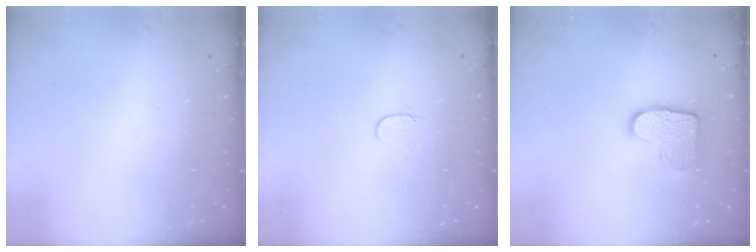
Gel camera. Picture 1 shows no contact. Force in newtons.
{"total": 3.6, "press": 3.6, "slide": 0.4}
{"total": 11.6, "press": 11.6, "slide": 0.6}